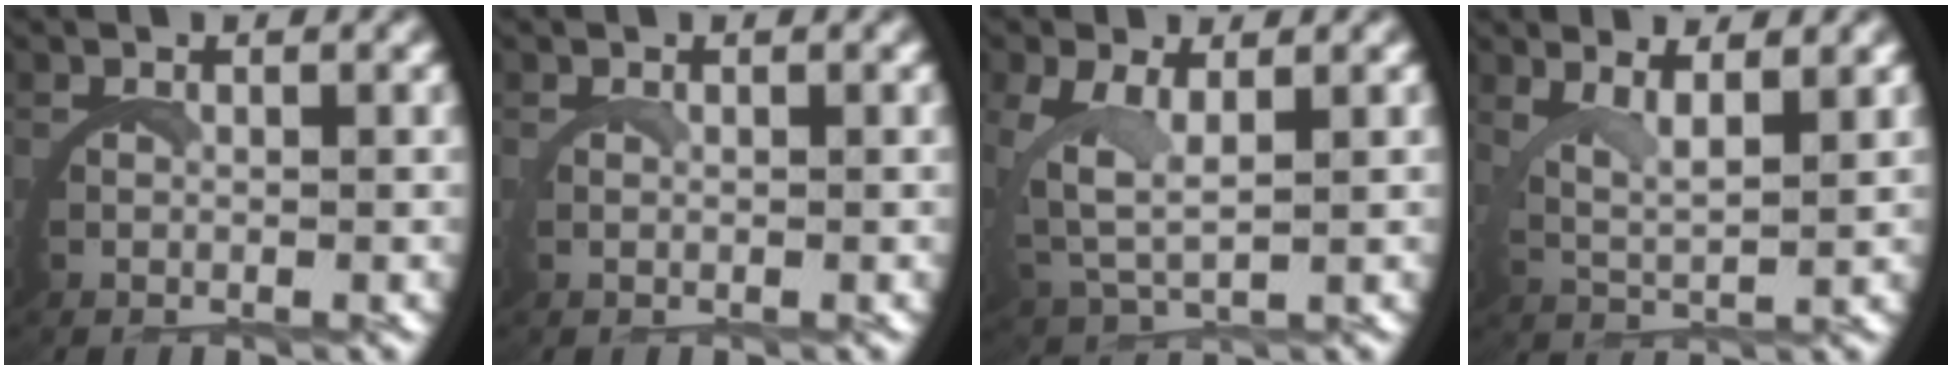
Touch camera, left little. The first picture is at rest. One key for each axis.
{"total": 0.6, "fx": 0.6, "fy": -0.2, "fz": 0.2, "tx": -0.008, "ty": 0.002, "tz": 0.009}
{"total": 3.8, "fx": 1.6, "fy": 1.8, "fz": 3.0, "tx": -0.087, "ty": -0.013, "tz": 0.042}
{"total": 3.8, "fx": 2.7, "fy": 0.9, "fz": 2.6, "tx": -0.059, "ty": -0.006, "tz": 0.046}